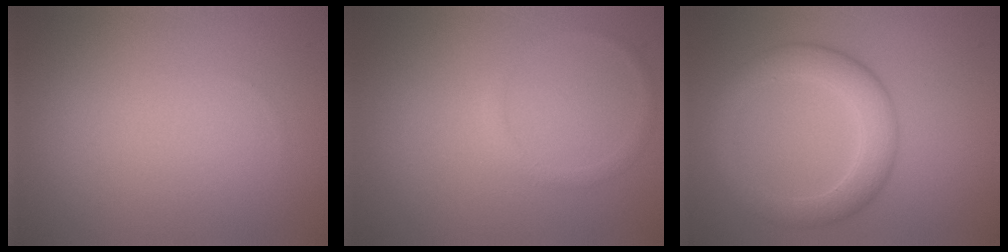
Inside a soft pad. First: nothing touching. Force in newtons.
{"total": 0.9, "press": 0.9, "slide": 0.1}
{"total": 4.4, "press": 4.3, "slide": 0.2}